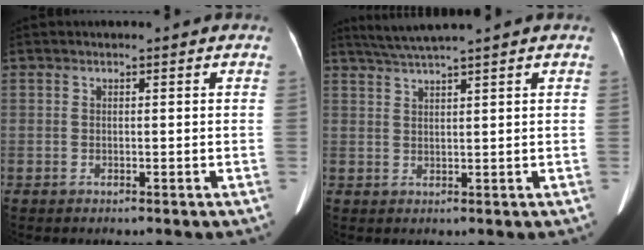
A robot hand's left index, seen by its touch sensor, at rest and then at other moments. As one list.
[{"total": 4.7, "force": [4.0, -1.3, 2.1], "torque": [-0.044, 0.014, 0.078]}]